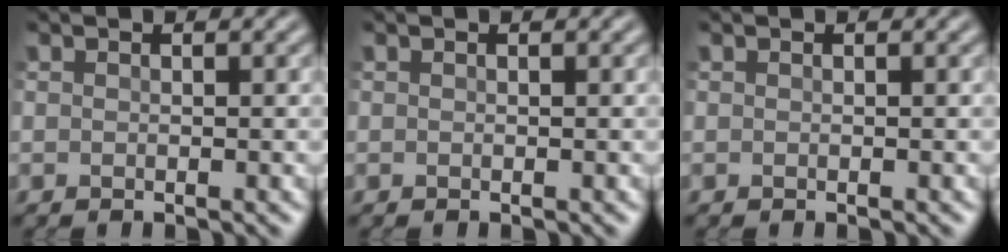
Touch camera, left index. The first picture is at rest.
{"total": 0.0}
{"total": 0.0}